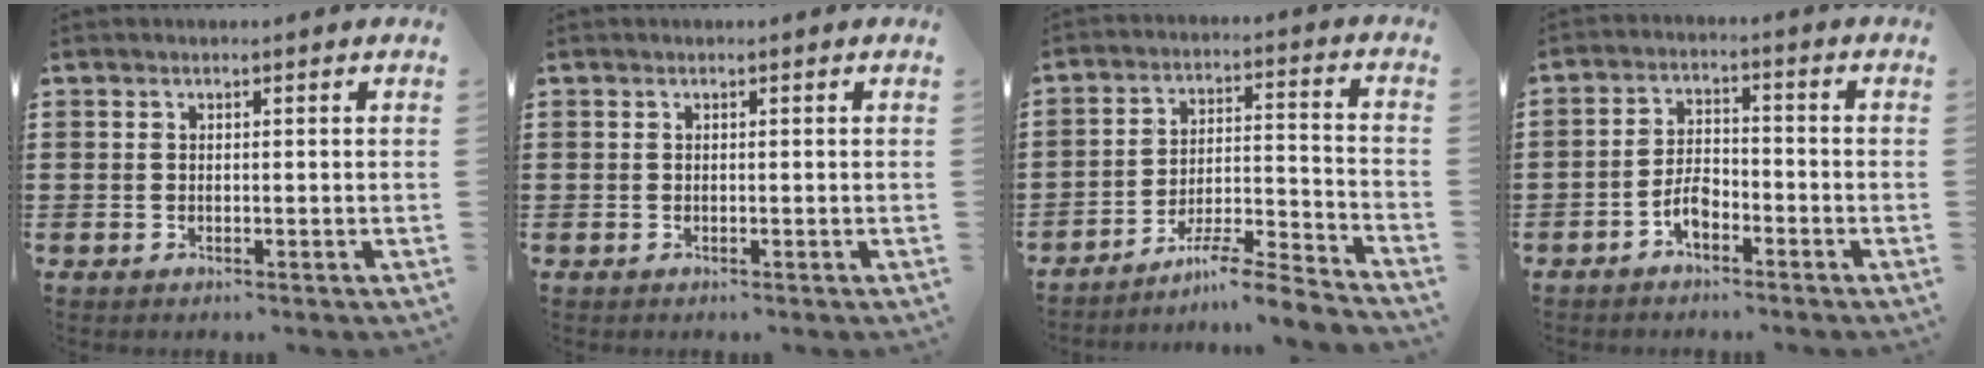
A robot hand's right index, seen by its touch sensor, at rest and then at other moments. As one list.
[{"total": 0.0}, {"total": 7.0, "force": [-6.5, 0.1, 2.7], "torque": [-0.045, 0.000, -0.127]}, {"total": 4.1, "force": [-2.4, 1.9, 2.7], "torque": [-0.061, 0.003, -0.050]}]